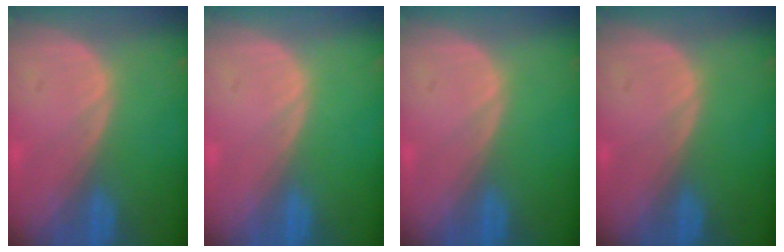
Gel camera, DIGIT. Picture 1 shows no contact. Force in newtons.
{"total": 0.0}
{"total": 0.0}
{"total": 0.0}